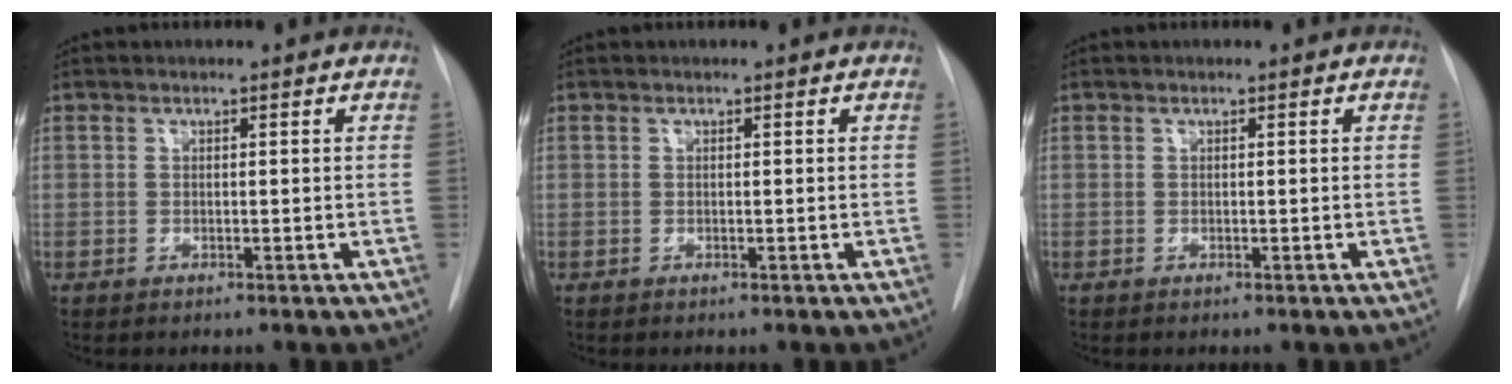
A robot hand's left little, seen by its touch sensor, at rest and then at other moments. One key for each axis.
{"total": 0.0}
{"total": 0.0}